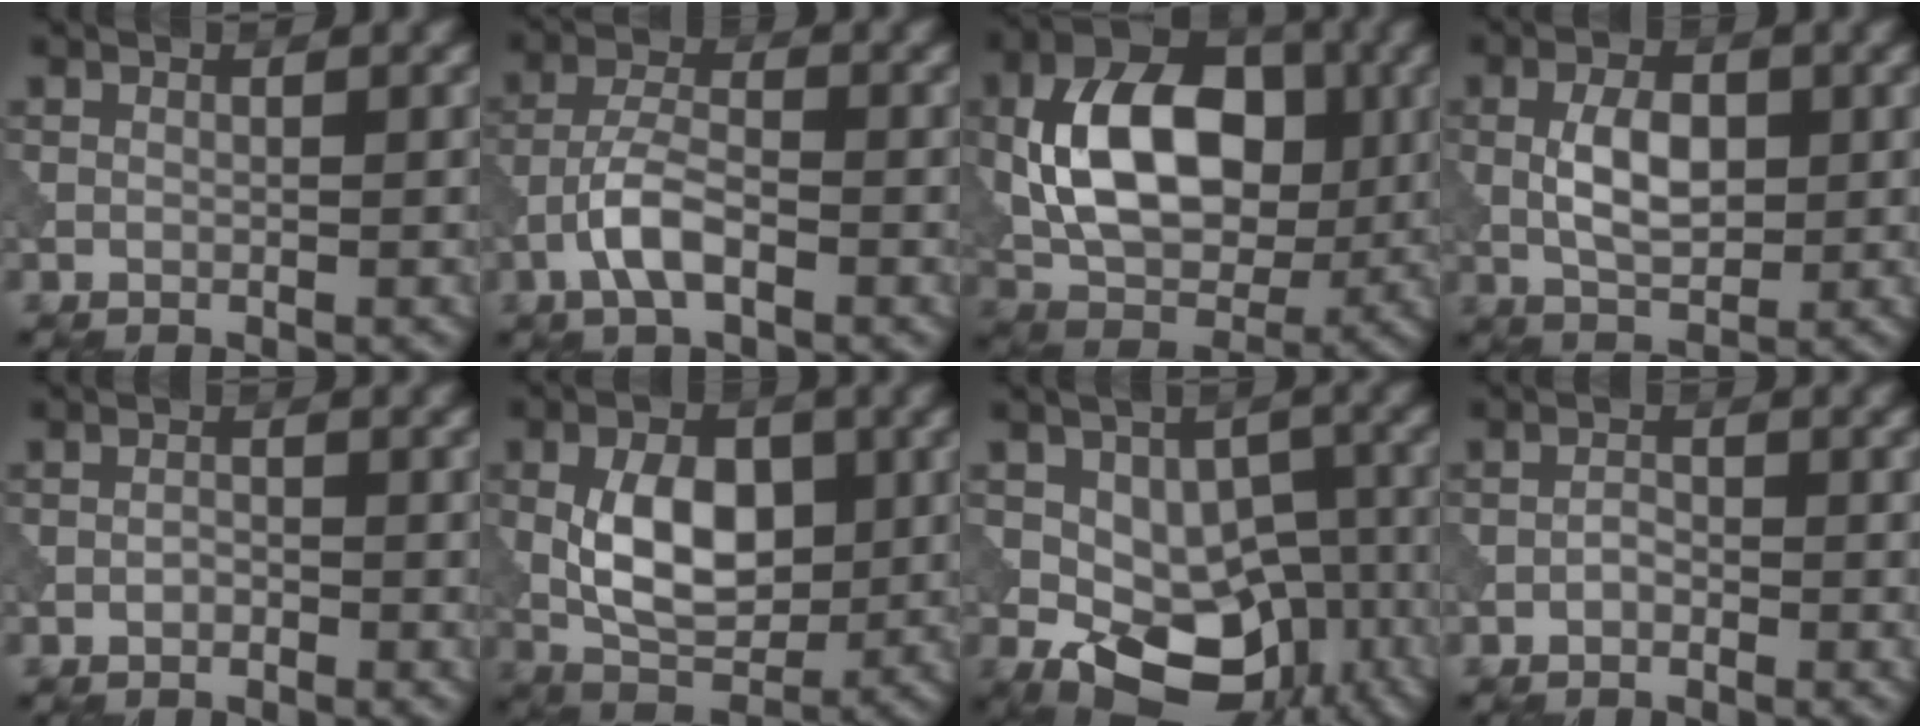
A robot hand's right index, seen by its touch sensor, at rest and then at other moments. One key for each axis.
{"total": 4.0, "fx": -2.0, "fy": 1.5, "fz": 3.1, "tx": -0.062, "ty": 0.007, "tz": -0.045}
{"total": 11.0, "fx": 0.6, "fy": 7.2, "fz": 8.3, "tx": -0.156, "ty": 0.006, "tz": 0.008}
{"total": 4.3, "fx": 0.1, "fy": 2.3, "fz": 3.7, "tx": -0.077, "ty": 0.002, "tz": 0.004}
{"total": 0.7, "fx": -0.5, "fy": 0.4, "fz": 0.4, "tx": -0.010, "ty": 0.001, "tz": -0.010}
{"total": 6.9, "fx": 0.1, "fy": 4.1, "fz": 5.5, "tx": -0.100, "ty": -0.003, "tz": 0.002}
{"total": 10.7, "fx": -3.3, "fy": 7.0, "fz": 7.4, "tx": -0.110, "ty": -0.010, "tz": -0.045}
{"total": 1.0, "fx": -0.6, "fy": 0.5, "fz": 0.6, "tx": -0.014, "ty": 0.001, "tz": -0.013}